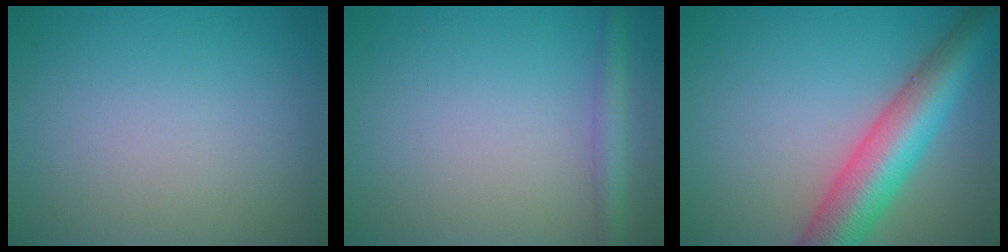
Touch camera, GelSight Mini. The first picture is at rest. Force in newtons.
{"total": 2.3, "press": 2.3, "slide": 0.0}
{"total": 8.4, "press": 8.4, "slide": 0.3}